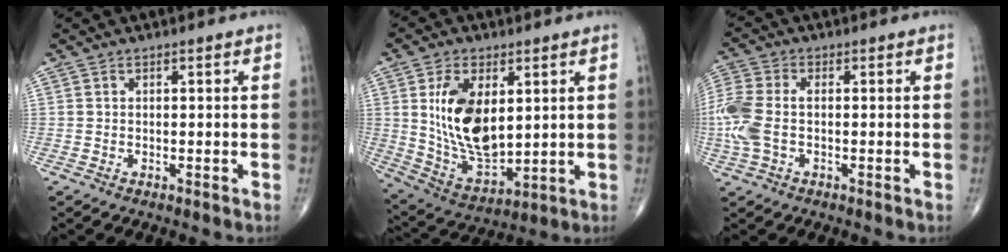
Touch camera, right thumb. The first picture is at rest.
{"total": 16.1, "force": [3.2, 8.9, 13.0], "torque": [-0.223, -0.021, 0.076]}
{"total": 9.7, "force": [-0.9, 5.6, 7.8], "torque": [-0.217, 0.017, -0.019]}